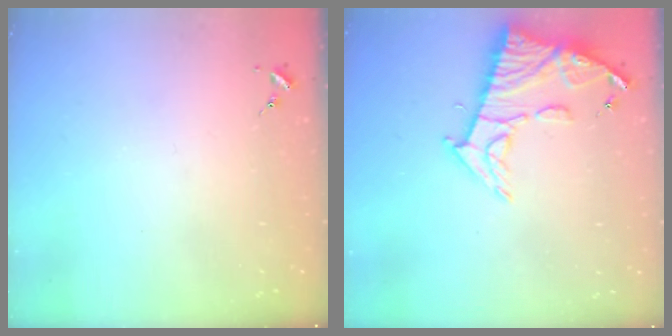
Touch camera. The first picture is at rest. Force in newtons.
{"total": 13.0, "press": 12.9, "slide": 1.4}